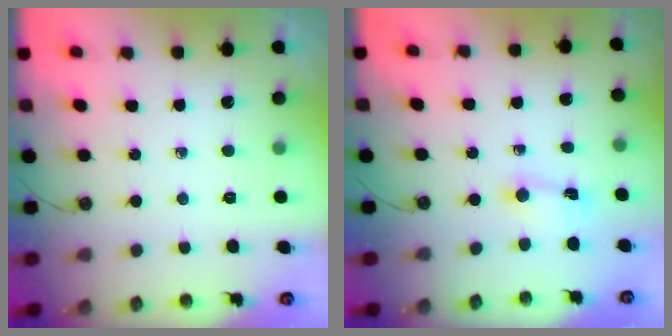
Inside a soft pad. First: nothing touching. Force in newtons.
{"total": 1.5, "press": 1.5, "slide": 0.2}